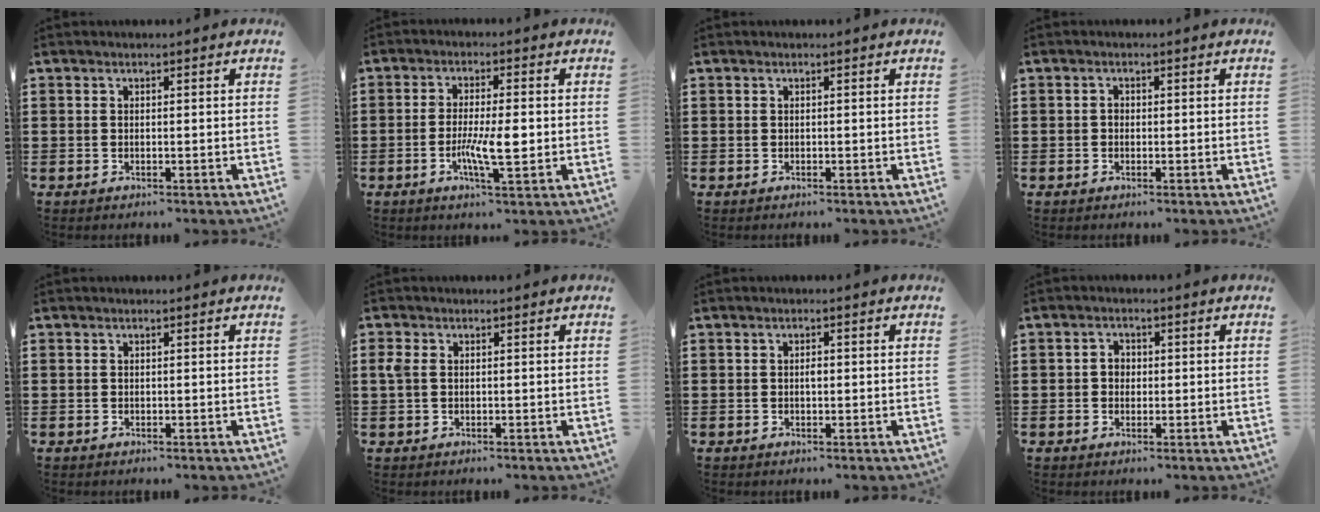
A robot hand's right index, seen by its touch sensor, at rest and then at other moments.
{"total": 7.4, "force": [-1.3, 1.7, 7.1], "torque": [-0.134, -0.006, -0.024]}
{"total": 0.0}
{"total": 0.8, "force": [-0.2, 0.6, 0.4], "torque": [-0.011, 0.000, -0.004]}
{"total": 0.0}
{"total": 2.1, "force": [0.3, 1.5, 1.4], "torque": [-0.047, 0.002, 0.000]}
{"total": 0.9, "force": [-0.1, 0.3, 0.9], "torque": [-0.019, -0.003, -0.001]}
{"total": 1.8, "force": [-0.2, 1.6, 0.8], "torque": [-0.020, 0.007, -0.006]}